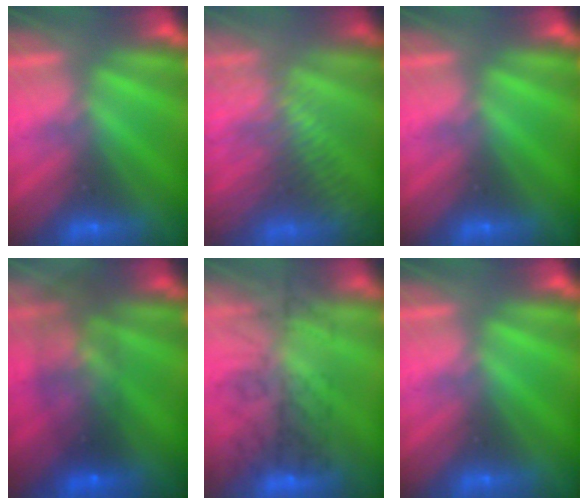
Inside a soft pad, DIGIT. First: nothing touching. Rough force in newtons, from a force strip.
{"total": 10.8}
{"total": 0.0}
{"total": 7.0}
{"total": 8.2}
{"total": 0.0}